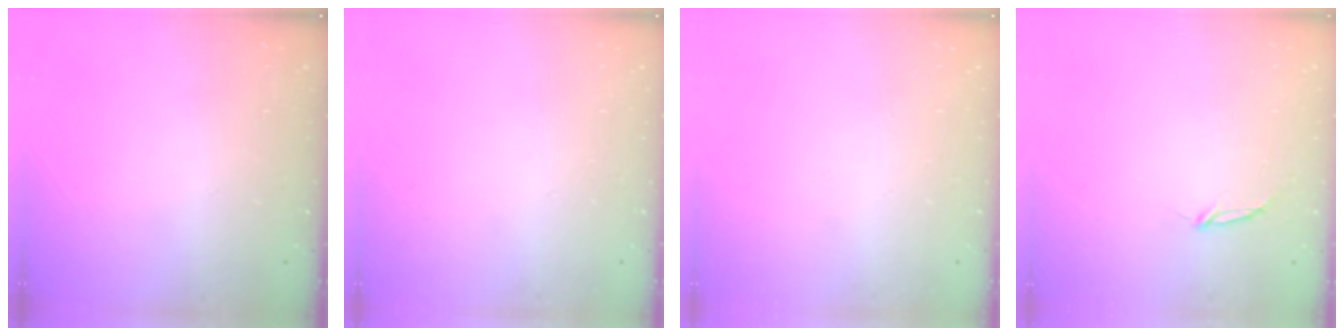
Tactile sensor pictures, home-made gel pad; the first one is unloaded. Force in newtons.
{"total": 0.0}
{"total": 0.0}
{"total": 2.8, "press": 2.8, "slide": 0.3}